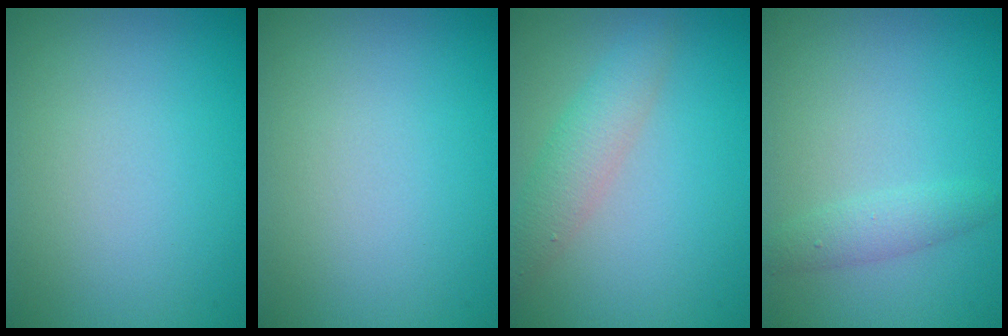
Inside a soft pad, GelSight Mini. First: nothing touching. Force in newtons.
{"total": 0.0}
{"total": 3.0, "press": 3.0, "slide": 0.1}
{"total": 1.7, "press": 1.7, "slide": 0.1}